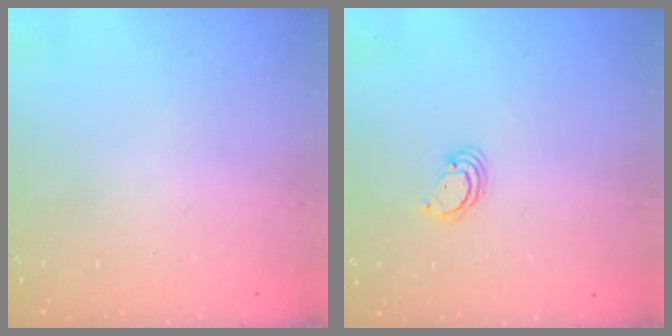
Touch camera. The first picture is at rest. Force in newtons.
{"total": 2.7, "press": 2.7, "slide": 0.2}